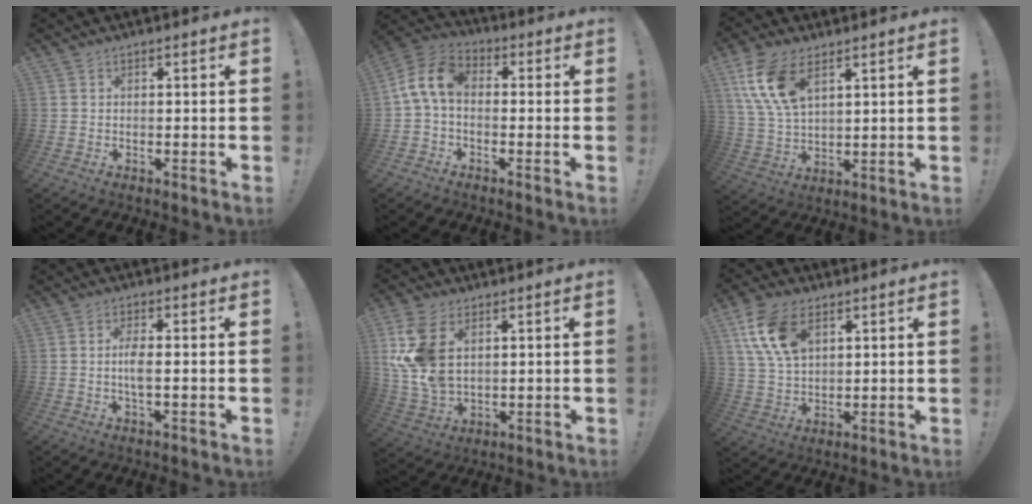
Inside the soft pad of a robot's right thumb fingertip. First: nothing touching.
{"total": 10.2, "force": [0.3, 6.2, 8.1], "torque": [-0.169, 0.019, 0.010]}
{"total": 13.2, "force": [6.5, 7.1, 9.0], "torque": [-0.186, -0.018, 0.123]}
{"total": 4.3, "force": [-0.1, 0.9, 4.2], "torque": [-0.092, -0.005, -0.008]}
{"total": 14.1, "force": [4.3, 8.9, 10.1], "torque": [-0.194, -0.019, 0.084]}
{"total": 14.3, "force": [6.4, 8.9, 9.1], "torque": [-0.166, -0.015, 0.124]}